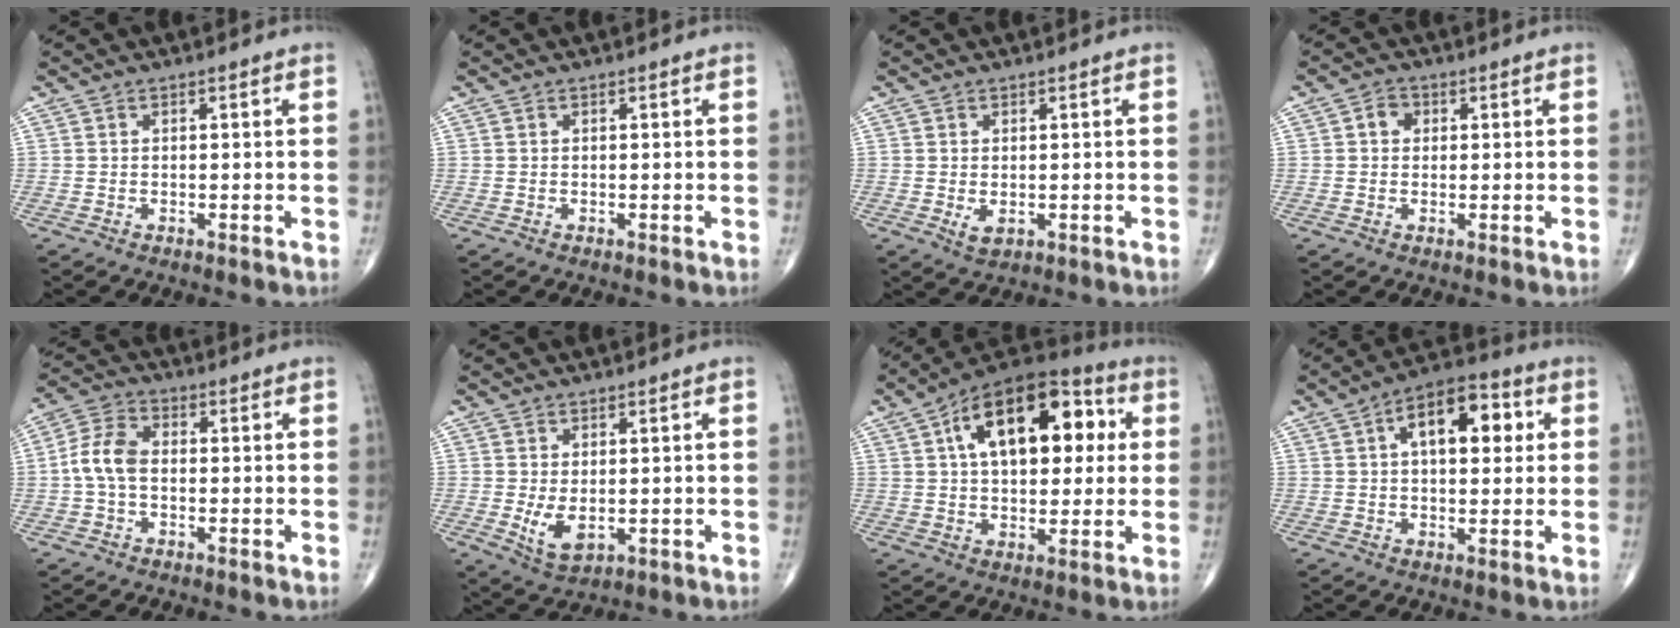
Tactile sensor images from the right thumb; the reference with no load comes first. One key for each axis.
{"total": 0.0}
{"total": 2.3, "fx": -0.3, "fy": 1.4, "fz": 1.9, "tx": -0.027, "ty": -0.005, "tz": 0.002}
{"total": 2.7, "fx": 0.5, "fy": 2.3, "fz": 1.3, "tx": -0.008, "ty": 0.006, "tz": 0.006}
{"total": 7.0, "fx": -0.5, "fy": 4.5, "fz": 5.4, "tx": -0.110, "ty": 0.021, "tz": -0.020}
{"total": 5.3, "fx": -0.5, "fy": 2.9, "fz": 4.3, "tx": -0.074, "ty": -0.013, "tz": 0.004}
{"total": 21.2, "fx": 5.4, "fy": 11.7, "fz": 16.8, "tx": -0.219, "ty": 0.023, "tz": 0.071}
{"total": 10.9, "fx": 2.6, "fy": 5.9, "fz": 8.7, "tx": -0.103, "ty": 0.021, "tz": 0.030}